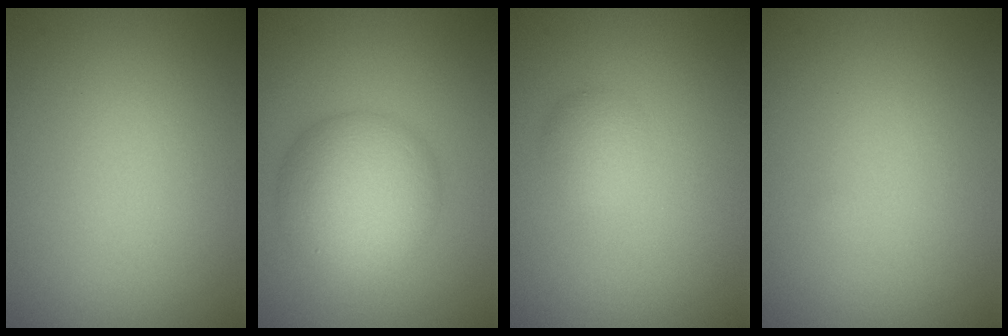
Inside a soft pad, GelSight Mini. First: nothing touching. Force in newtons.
{"total": 7.0, "press": 7.0, "slide": 0.1}
{"total": 1.6, "press": 1.6, "slide": 0.0}
{"total": 0.0}